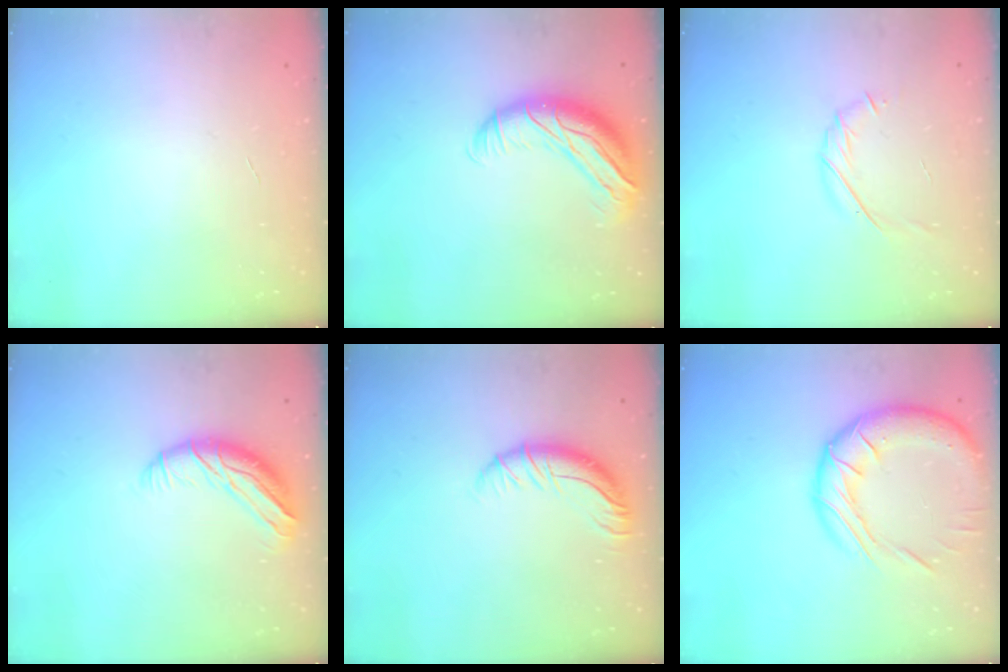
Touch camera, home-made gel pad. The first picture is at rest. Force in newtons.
{"total": 13.1, "press": 12.7, "slide": 3.3}
{"total": 4.1, "press": 4.0, "slide": 1.1}
{"total": 9.8, "press": 9.5, "slide": 2.3}
{"total": 10.3, "press": 10.3, "slide": 0.4}
{"total": 20.6, "press": 20.4, "slide": 2.8}